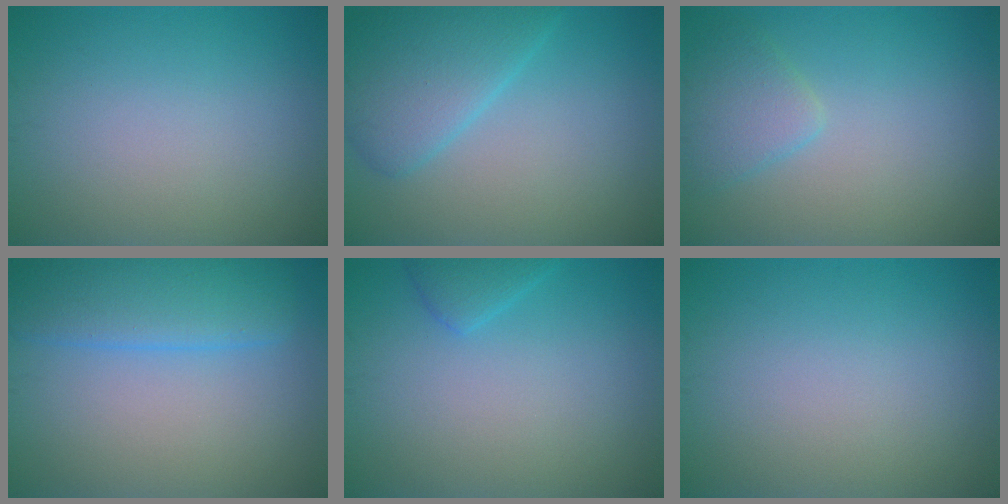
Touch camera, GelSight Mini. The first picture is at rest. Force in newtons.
{"total": 4.8, "press": 4.8, "slide": 0.1}
{"total": 2.5, "press": 2.5, "slide": 0.2}
{"total": 5.5, "press": 5.5, "slide": 0.2}
{"total": 1.7, "press": 1.7, "slide": 0.1}
{"total": 0.0}